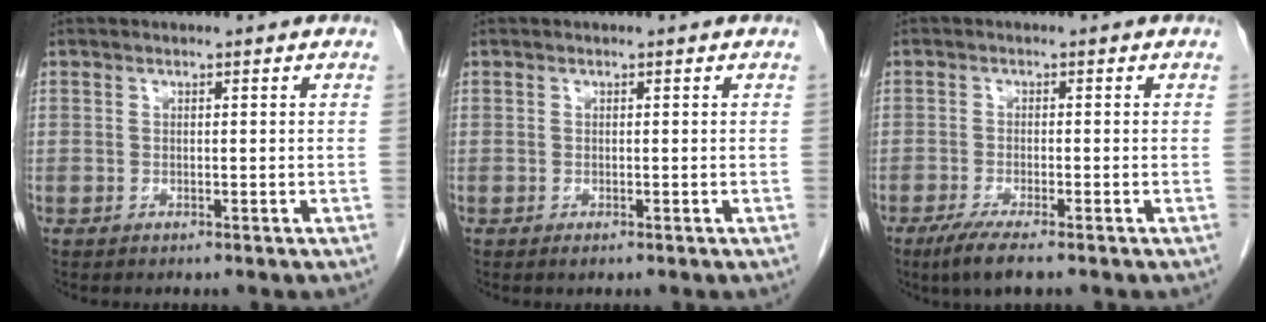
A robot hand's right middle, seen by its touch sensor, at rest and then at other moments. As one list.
[{"total": 0.5, "force": [-0.3, 0.2, 0.4], "torque": [-0.003, 0.000, -0.001]}, {"total": 4.8, "force": [-3.3, 0.5, 3.4], "torque": [-0.064, -0.014, -0.056]}]